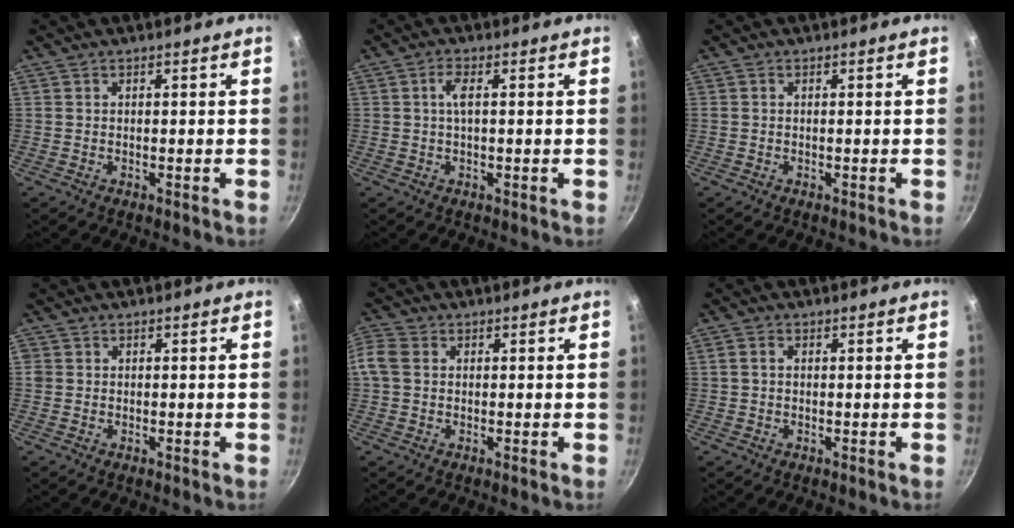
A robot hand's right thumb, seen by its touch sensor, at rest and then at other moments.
{"total": 2.7, "force": [0.4, 0.9, 2.5], "torque": [-0.053, 0.006, 0.005]}
{"total": 0.0}
{"total": 1.0, "force": [-0.1, 1.0, 0.3], "torque": [-0.004, 0.001, -0.004]}
{"total": 4.1, "force": [0.3, 3.2, 2.5], "torque": [-0.057, 0.011, -0.005]}
{"total": 1.5, "force": [0.1, 1.1, 1.0], "torque": [-0.019, 0.006, 0.001]}